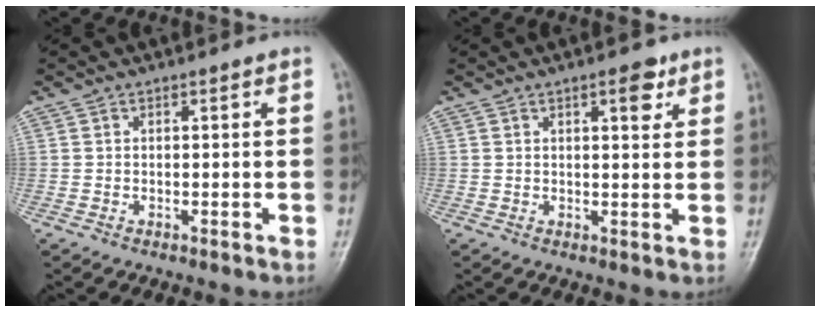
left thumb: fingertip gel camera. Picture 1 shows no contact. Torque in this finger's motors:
{"motor_torque": [-0.13, 0.12, -0.24, -0.12, 0.12]}